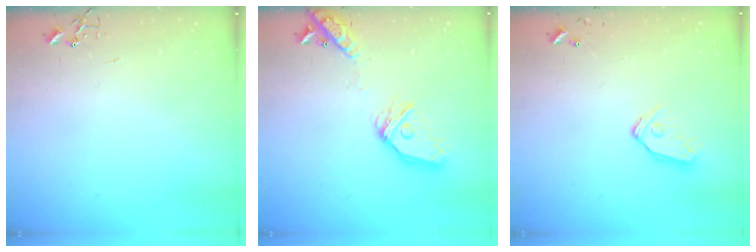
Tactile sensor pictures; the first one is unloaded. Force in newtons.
{"total": 17.7, "press": 17.5, "slide": 2.5}
{"total": 10.1, "press": 10.1, "slide": 1.2}